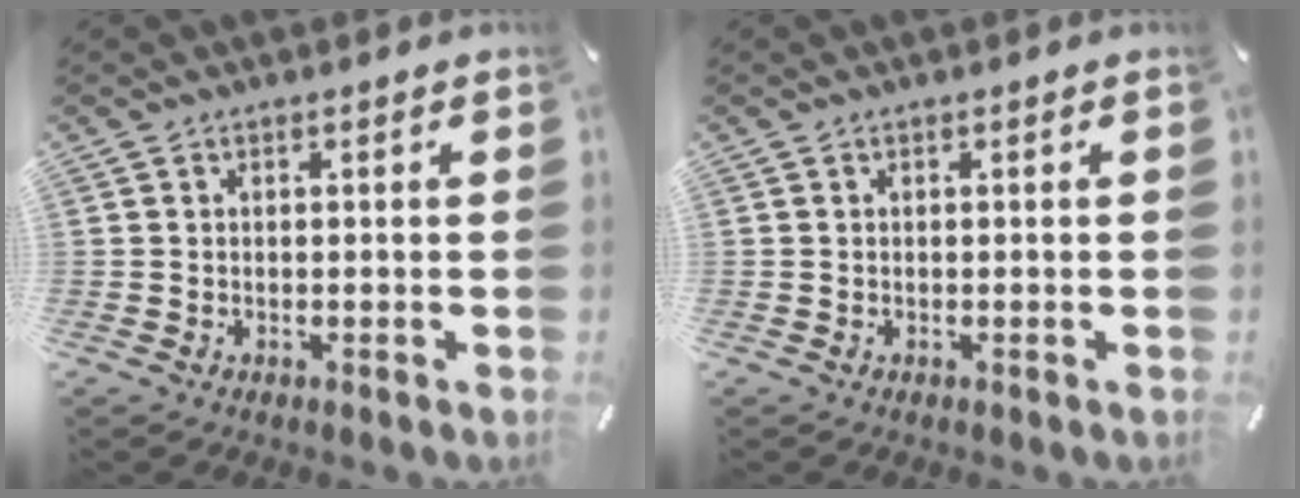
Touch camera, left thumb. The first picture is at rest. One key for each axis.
{"total": 0.0}